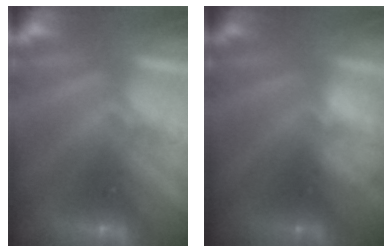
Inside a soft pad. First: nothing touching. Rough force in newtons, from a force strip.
{"total": 2.4}